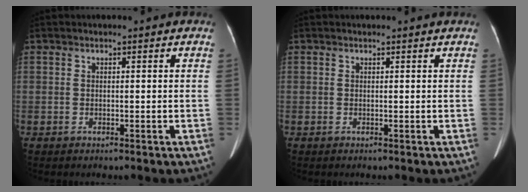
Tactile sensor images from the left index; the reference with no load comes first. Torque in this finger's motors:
{"motor_torque": [-0.02, 0.03, 0.00, 0.00]}